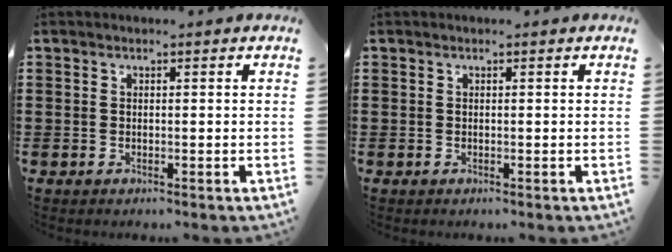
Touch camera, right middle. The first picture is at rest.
{"total": 0.0}